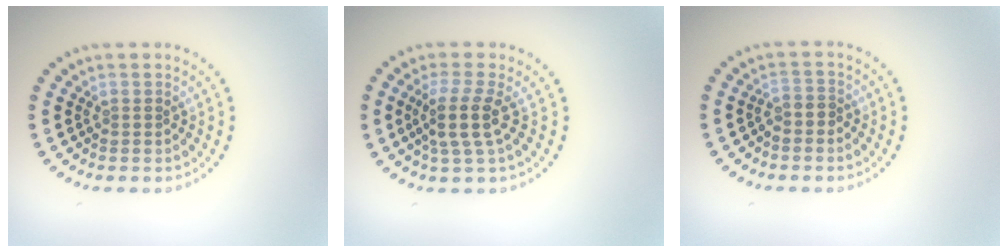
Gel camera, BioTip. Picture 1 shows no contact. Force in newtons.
{"total": 3.2, "press": 2.5, "slide": 2.0}
{"total": 1.0, "press": 0.7, "slide": 0.6}